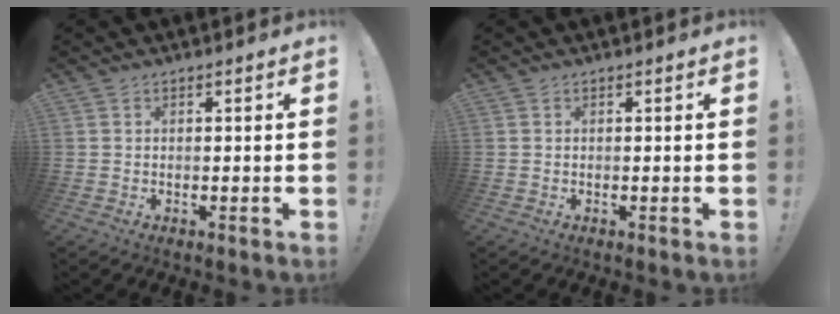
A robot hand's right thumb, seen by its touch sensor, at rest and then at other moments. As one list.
[{"total": 0.0}]